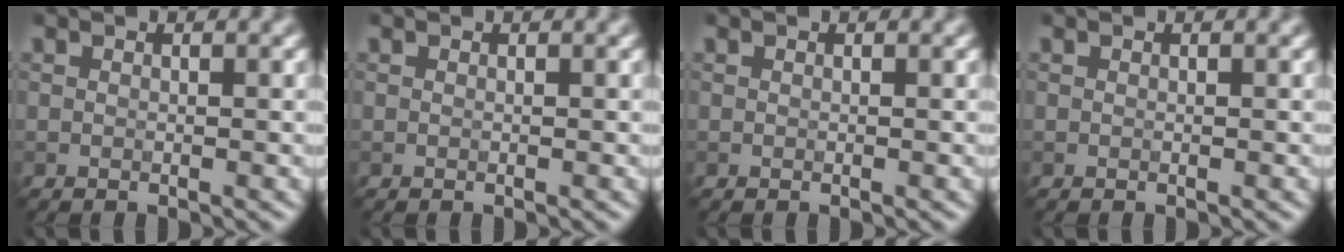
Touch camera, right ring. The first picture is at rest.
{"total": 0.0}
{"total": 0.0}
{"total": 0.0}